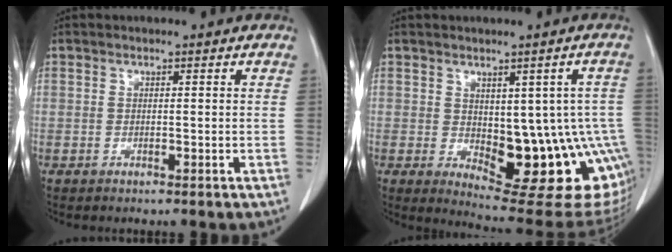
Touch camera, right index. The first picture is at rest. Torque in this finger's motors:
{"motor_torque": [1.25, -0.66, 0.29, 0.09]}